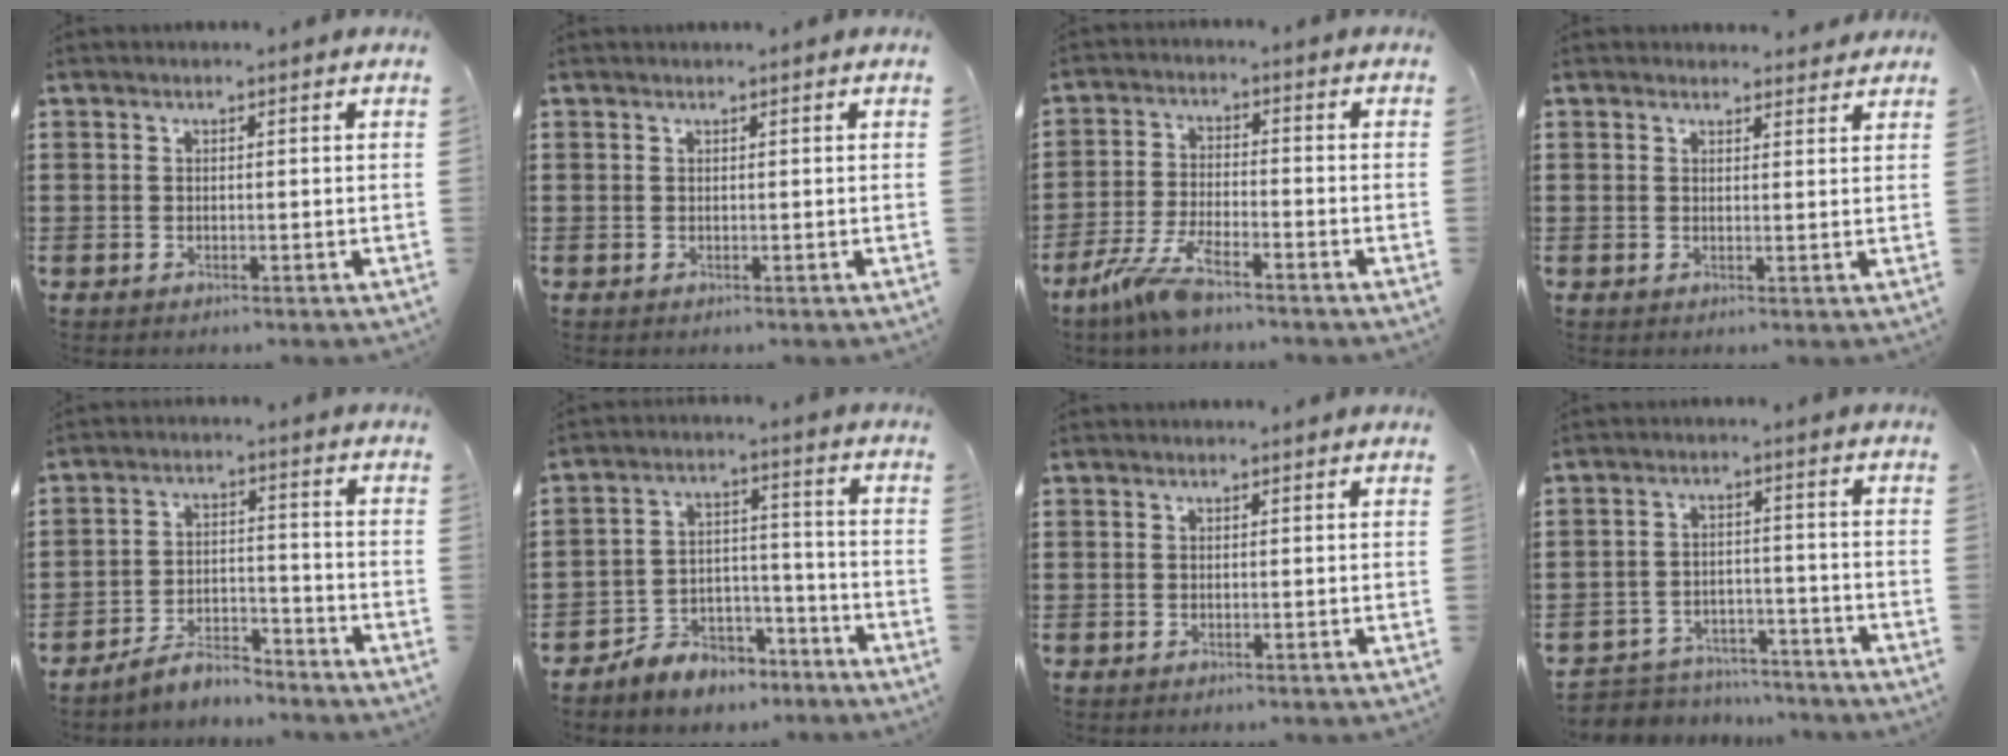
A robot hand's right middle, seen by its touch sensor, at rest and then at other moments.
{"total": 0.0}
{"total": 6.8, "force": [-5.1, 0.8, 4.4], "torque": [-0.105, -0.016, -0.098]}
{"total": 1.7, "force": [1.6, 0.4, -0.1], "torque": [0.006, 0.000, 0.030]}
{"total": 5.4, "force": [-5.2, 0.8, 1.0], "torque": [-0.019, 0.007, -0.102]}
{"total": 5.5, "force": [-5.1, 2.0, 0.4], "torque": [-0.011, 0.014, -0.102]}
{"total": 0.0}
{"total": 4.4, "force": [-4.4, 0.9, -0.1], "torque": [-0.014, 0.004, -0.094]}